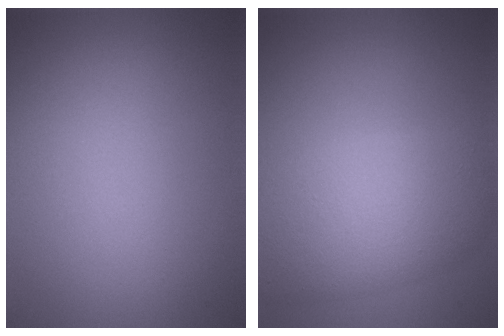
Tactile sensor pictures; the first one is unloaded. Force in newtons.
{"total": 6.8, "press": 6.8, "slide": 0.2}